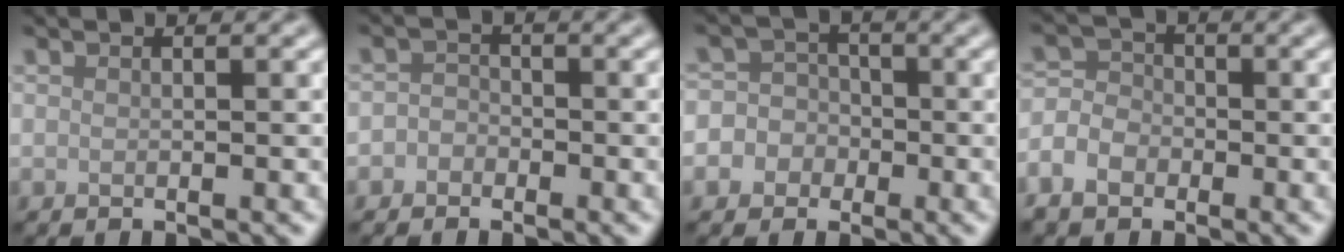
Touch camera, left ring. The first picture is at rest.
{"total": 1.3, "force": [-0.7, 1.1, 0.2], "torque": [0.004, 0.004, -0.018]}
{"total": 6.3, "force": [-2.0, 5.9, 1.0], "torque": [-0.005, 0.011, -0.068]}
{"total": 4.5, "force": [-2.4, 3.2, 2.0], "torque": [-0.025, -0.007, -0.045]}